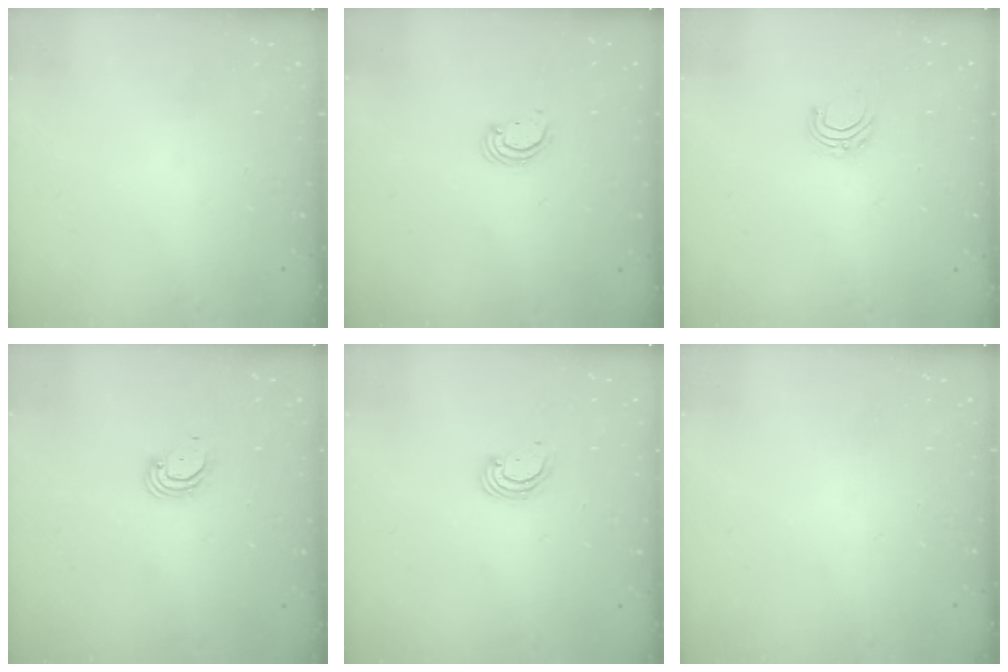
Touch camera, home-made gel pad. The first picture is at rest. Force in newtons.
{"total": 2.2, "press": 2.2, "slide": 0.2}
{"total": 5.9, "press": 5.9, "slide": 0.4}
{"total": 3.6, "press": 3.6, "slide": 0.3}
{"total": 3.3, "press": 3.3, "slide": 0.3}
{"total": 0.0}